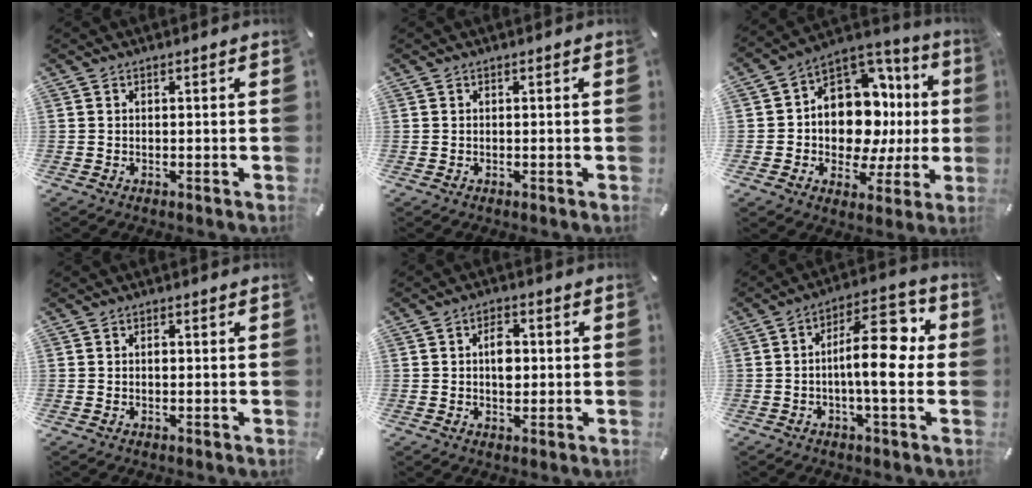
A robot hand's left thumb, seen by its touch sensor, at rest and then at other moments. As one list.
[{"total": 0.0}, {"total": 15.2, "force": [1.7, 11.5, 9.8], "torque": [-0.136, -0.036, 0.033]}, {"total": 0.8, "force": [0.1, 0.4, 0.6], "torque": [-0.014, -0.001, 0.001]}, {"total": 5.1, "force": [0.5, 3.2, 4.0], "torque": [-0.048, -0.004, 0.001]}, {"total": 15.0, "force": [0.9, 5.8, 13.8], "torque": [-0.200, -0.008, 0.009]}]